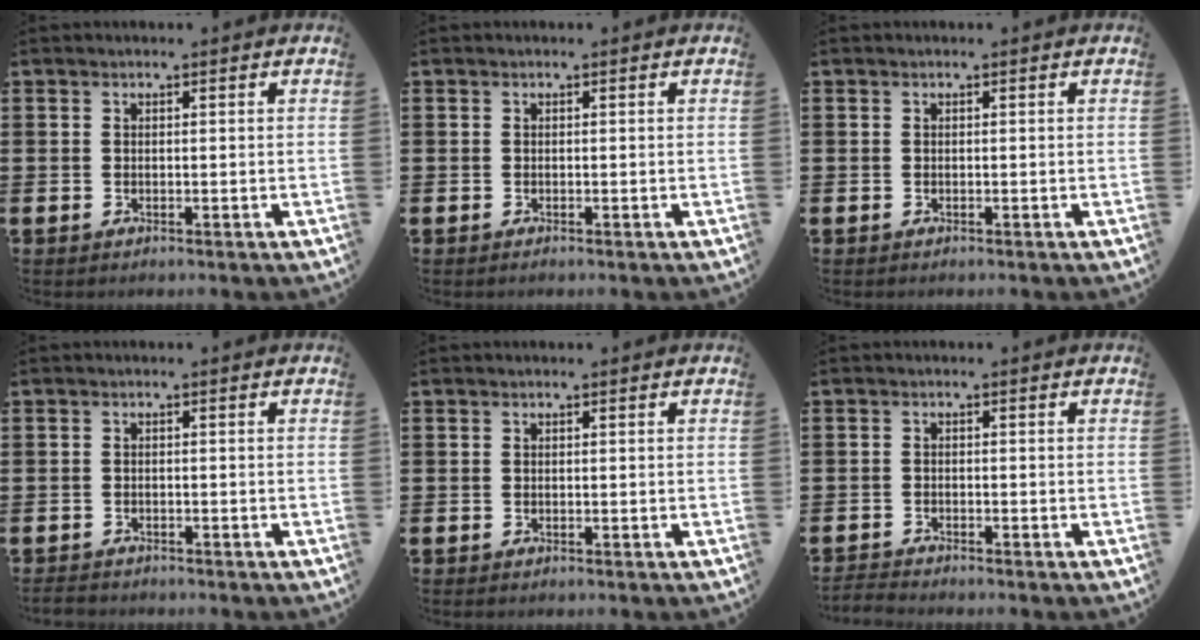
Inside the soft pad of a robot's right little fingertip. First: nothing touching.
{"total": 0.0}
{"total": 0.0}
{"total": 0.9, "force": [-0.9, 0.3, 0.2], "torque": [-0.008, 0.002, -0.019]}
{"total": 0.0}
{"total": 1.2, "force": [-1.2, 0.0, 0.2], "torque": [-0.005, 0.002, -0.024]}